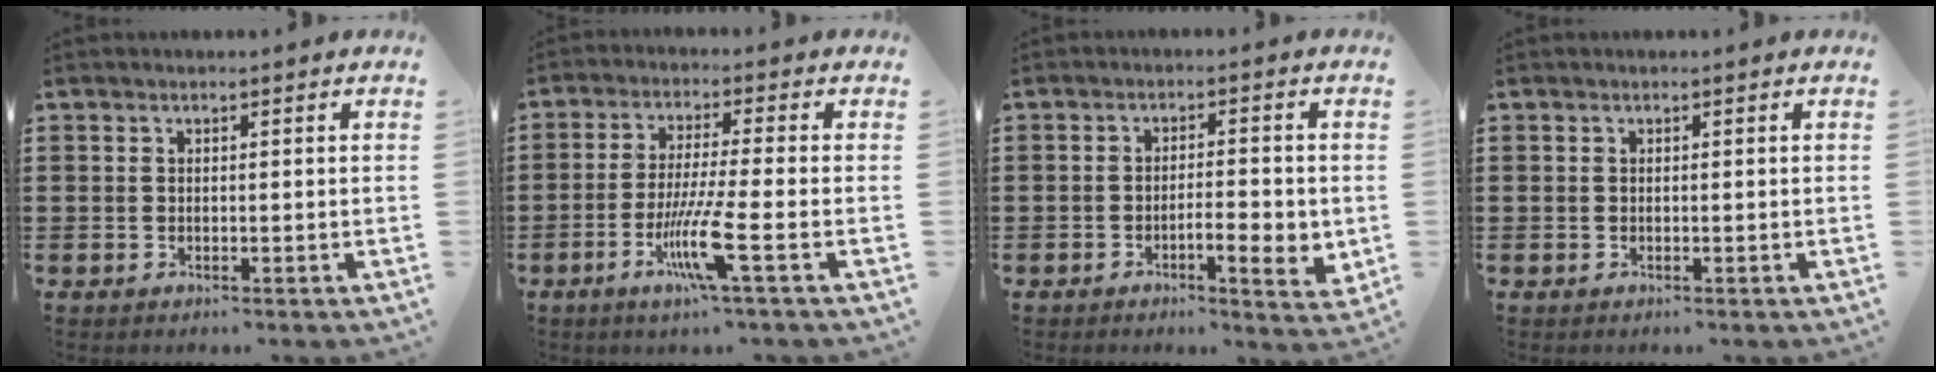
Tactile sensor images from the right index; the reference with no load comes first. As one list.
[{"total": 8.4, "force": [-3.4, 0.0, 7.7], "torque": [-0.161, -0.022, -0.067]}, {"total": 5.2, "force": [-1.5, 1.6, 4.8], "torque": [-0.069, 0.000, -0.027]}, {"total": 0.0}]